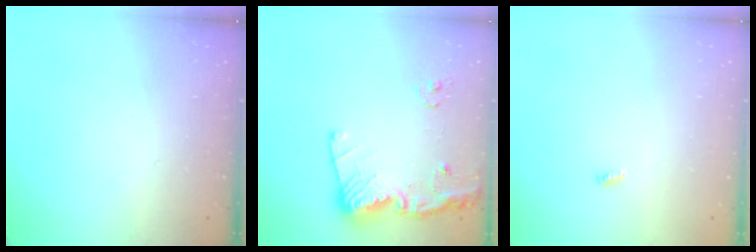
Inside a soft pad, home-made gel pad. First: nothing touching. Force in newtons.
{"total": 15.8, "press": 15.7, "slide": 1.8}
{"total": 2.5, "press": 2.5, "slide": 0.2}